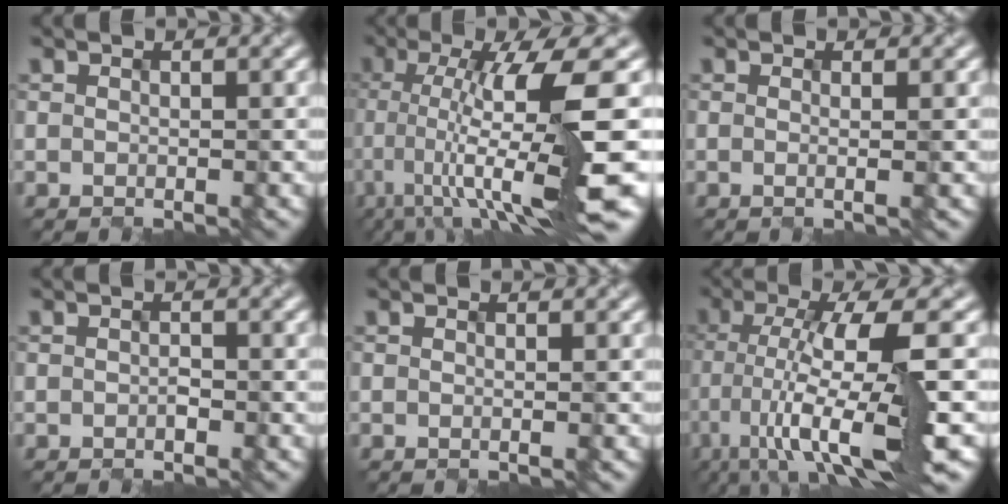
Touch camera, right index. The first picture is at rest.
{"total": 11.4, "force": [-1.2, 2.0, 11.2], "torque": [-0.153, -0.004, -0.013]}
{"total": 1.4, "force": [0.0, 0.5, 1.3], "torque": [-0.016, 0.003, -0.013]}
{"total": 0.6, "force": [-0.5, 0.2, 0.3], "torque": [-0.011, -0.001, -0.004]}
{"total": 0.8, "force": [0.1, 0.3, 0.7], "torque": [-0.008, 0.002, -0.009]}
{"total": 9.8, "force": [-2.0, 2.1, 9.4], "torque": [-0.147, -0.008, -0.033]}